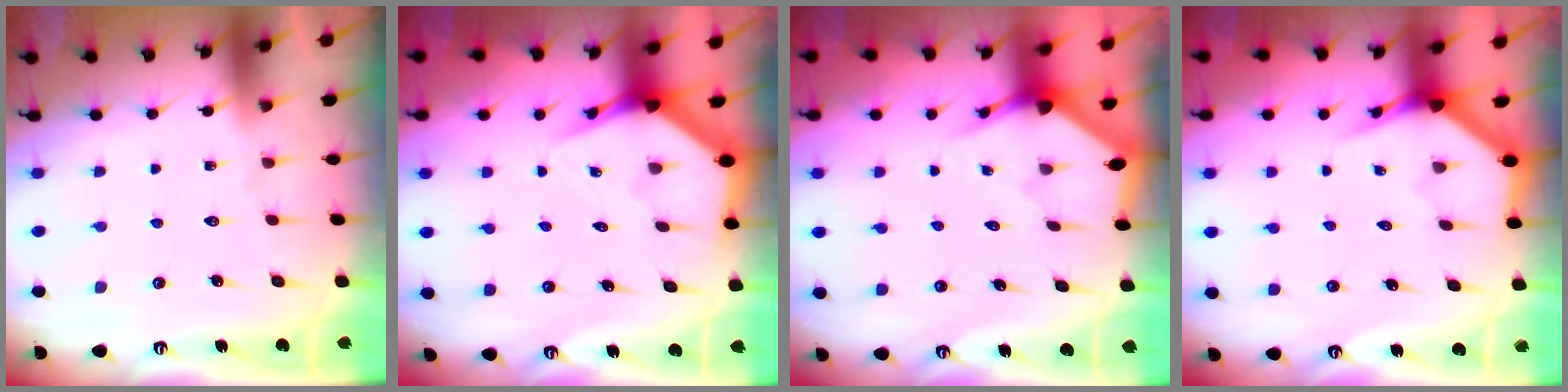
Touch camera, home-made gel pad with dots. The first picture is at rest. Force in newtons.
{"total": 4.3, "press": 4.3, "slide": 0.3}
{"total": 3.0, "press": 3.0, "slide": 0.2}
{"total": 4.0, "press": 4.0, "slide": 0.2}